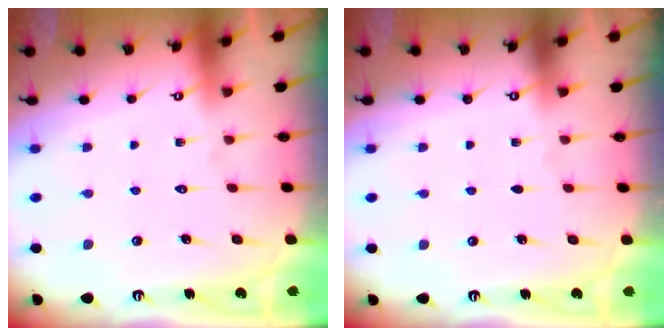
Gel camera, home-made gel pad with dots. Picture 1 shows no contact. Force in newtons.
{"total": 0.0}